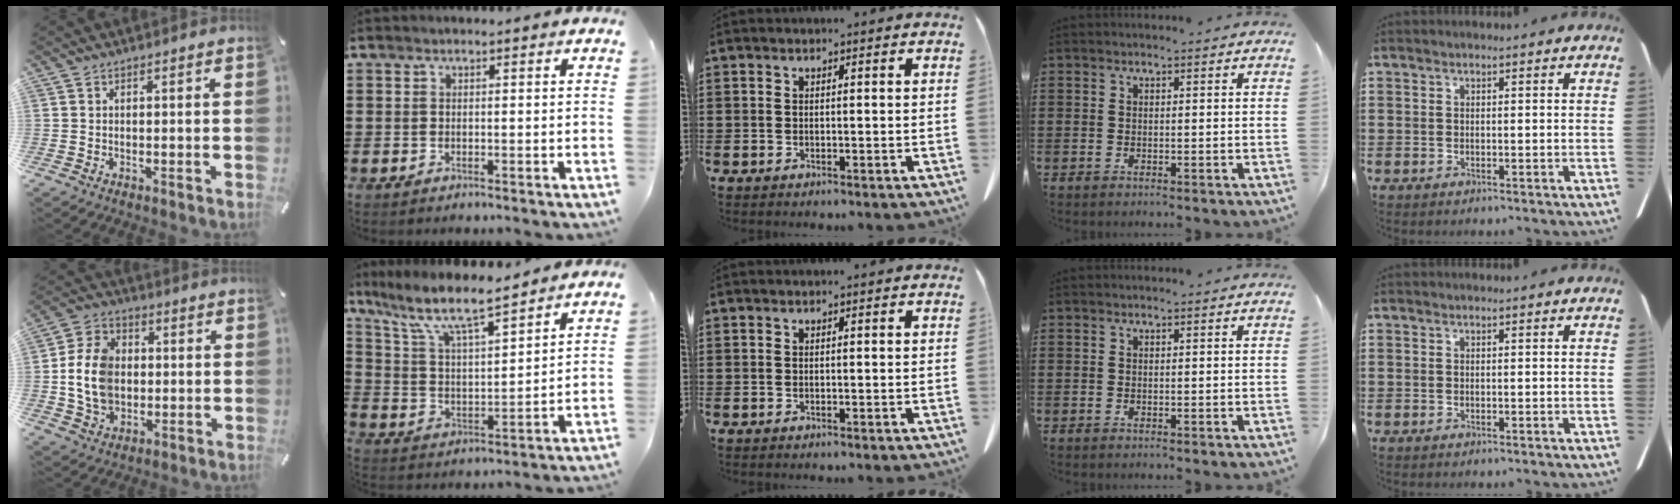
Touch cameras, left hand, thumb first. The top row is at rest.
{"thumb": {"total": 12.5, "force": [-0.3, 10.1, 7.4], "torque": [-0.164, 0.015, -0.004]}, "index": {"total": 8.9, "force": [7.4, 1.3, 4.9], "torque": [-0.124, -0.039, 0.126]}}